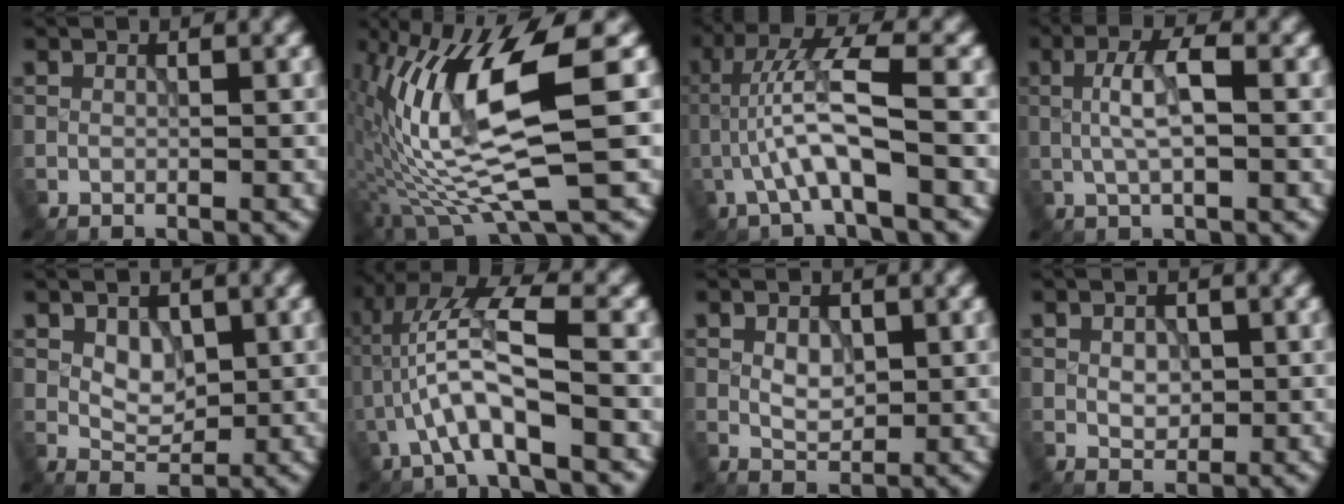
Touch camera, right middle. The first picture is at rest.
{"total": 12.7, "force": [0.0, 3.1, 12.4], "torque": [-0.245, -0.002, 0.009]}
{"total": 5.4, "force": [-1.5, 0.8, 5.1], "torque": [-0.101, 0.023, -0.032]}
{"total": 3.6, "force": [0.2, 1.0, 3.5], "torque": [-0.066, 0.008, 0.001]}
{"total": 2.5, "force": [0.6, 1.8, 1.6], "torque": [-0.023, -0.005, 0.015]}
{"total": 6.3, "force": [-1.8, 1.5, 5.9], "torque": [-0.120, 0.020, -0.037]}
{"total": 2.2, "force": [0.3, 1.5, 1.6], "torque": [-0.027, 0.000, 0.006]}
{"total": 1.9, "force": [0.1, 1.4, 1.3], "torque": [-0.020, 0.000, 0.003]}